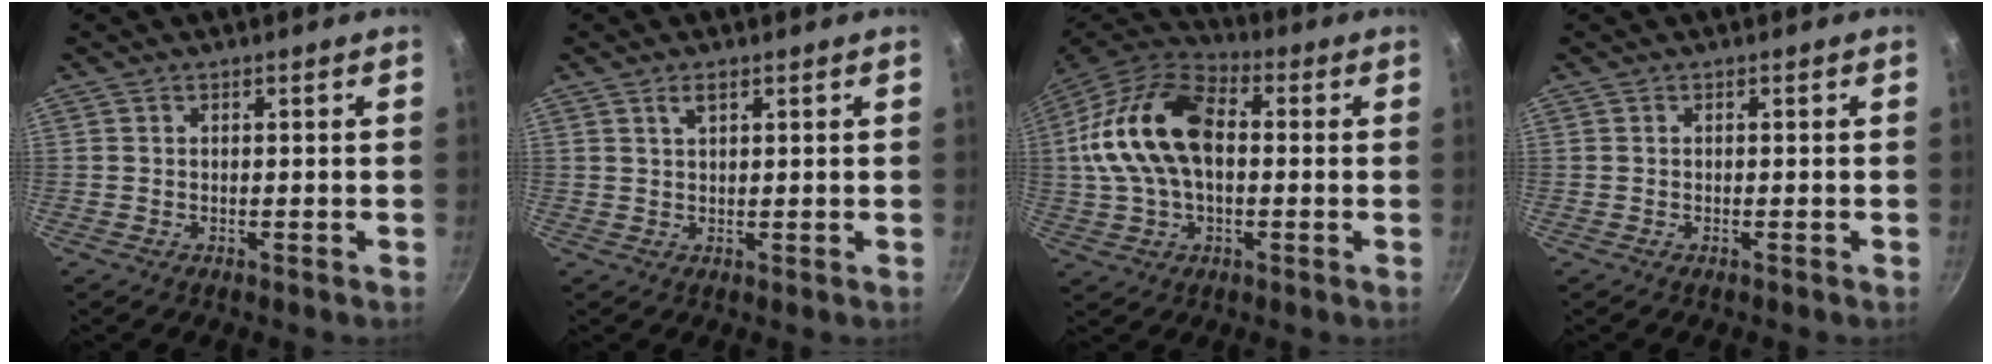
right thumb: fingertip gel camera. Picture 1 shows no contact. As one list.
[{"total": 2.0, "force": [1.1, 0.8, 1.4], "torque": [-0.024, 0.000, 0.023]}, {"total": 19.1, "force": [1.2, 11.8, 15.0], "torque": [-0.275, 0.031, 0.010]}, {"total": 0.6, "force": [-0.3, -0.1, 0.4], "torque": [-0.015, 0.003, -0.007]}]